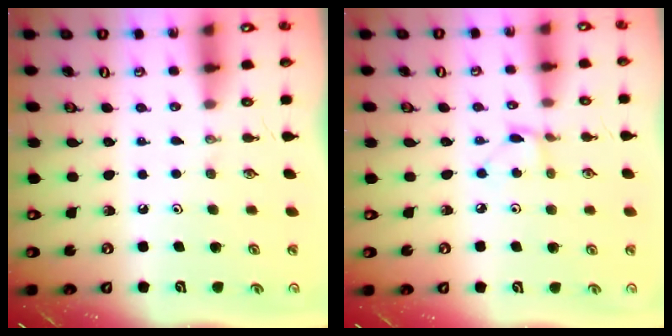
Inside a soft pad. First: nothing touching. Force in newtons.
{"total": 2.5, "press": 2.5, "slide": 0.3}